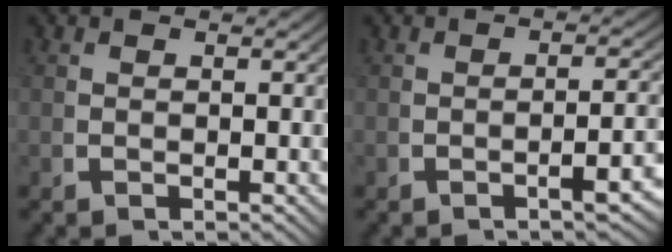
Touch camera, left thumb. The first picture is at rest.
{"total": 2.8, "force": [-1.4, 0.4, 2.4], "torque": [-0.033, 0.005, -0.019]}